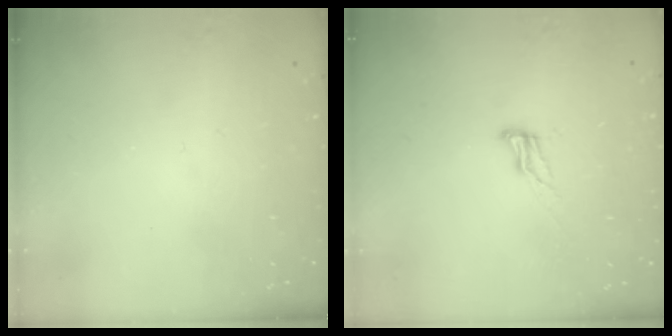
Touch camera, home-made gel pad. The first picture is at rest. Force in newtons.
{"total": 6.9, "press": 6.9, "slide": 0.9}